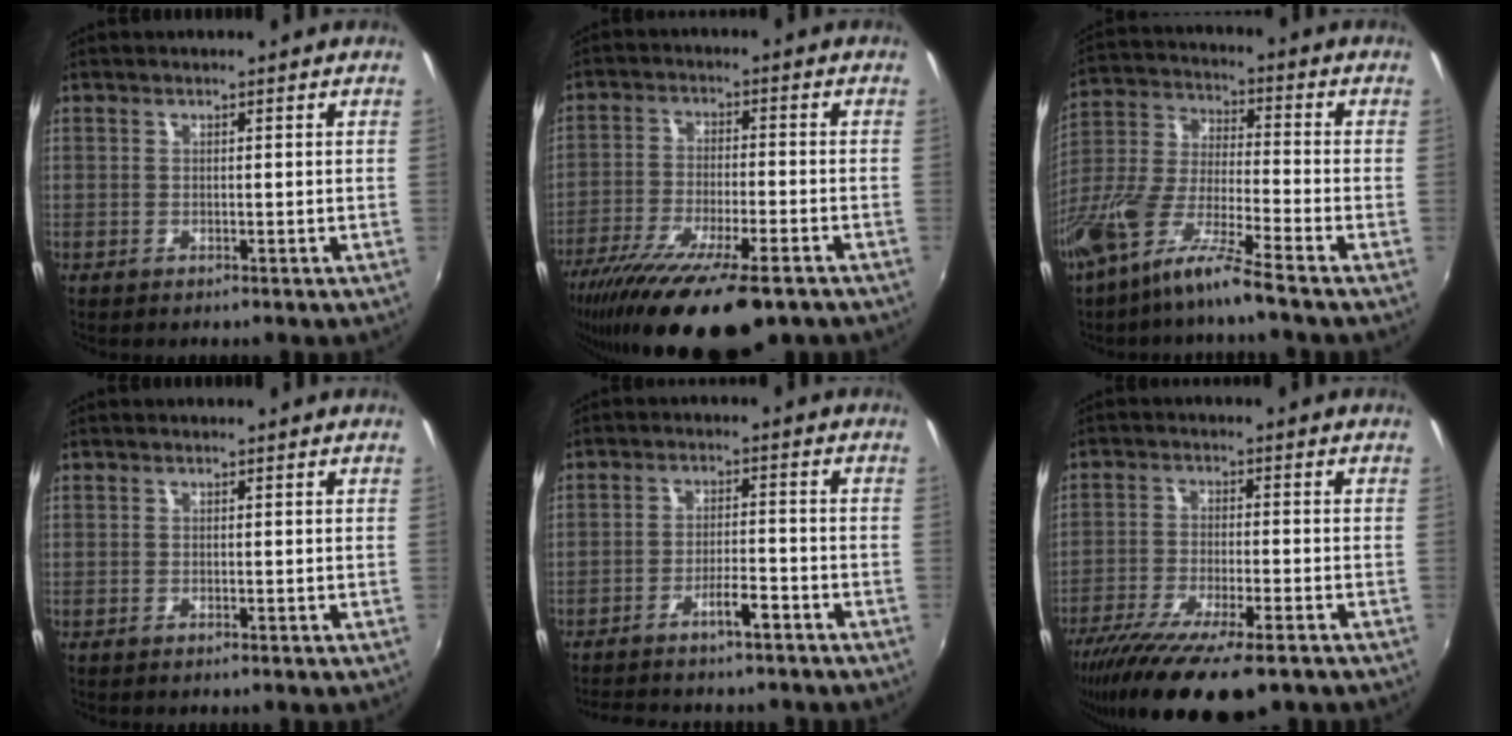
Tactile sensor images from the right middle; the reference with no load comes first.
{"total": 19.5, "force": [-14.1, 4.2, 12.8], "torque": [-0.247, -0.068, -0.232]}
{"total": 12.5, "force": [-8.5, 1.0, 9.2], "torque": [-0.188, -0.016, -0.169]}
{"total": 0.0}
{"total": 6.7, "force": [-5.5, 1.3, 3.5], "torque": [-0.071, 0.007, -0.087]}
{"total": 15.9, "force": [-11.7, 3.1, 10.3], "torque": [-0.206, -0.062, -0.196]}